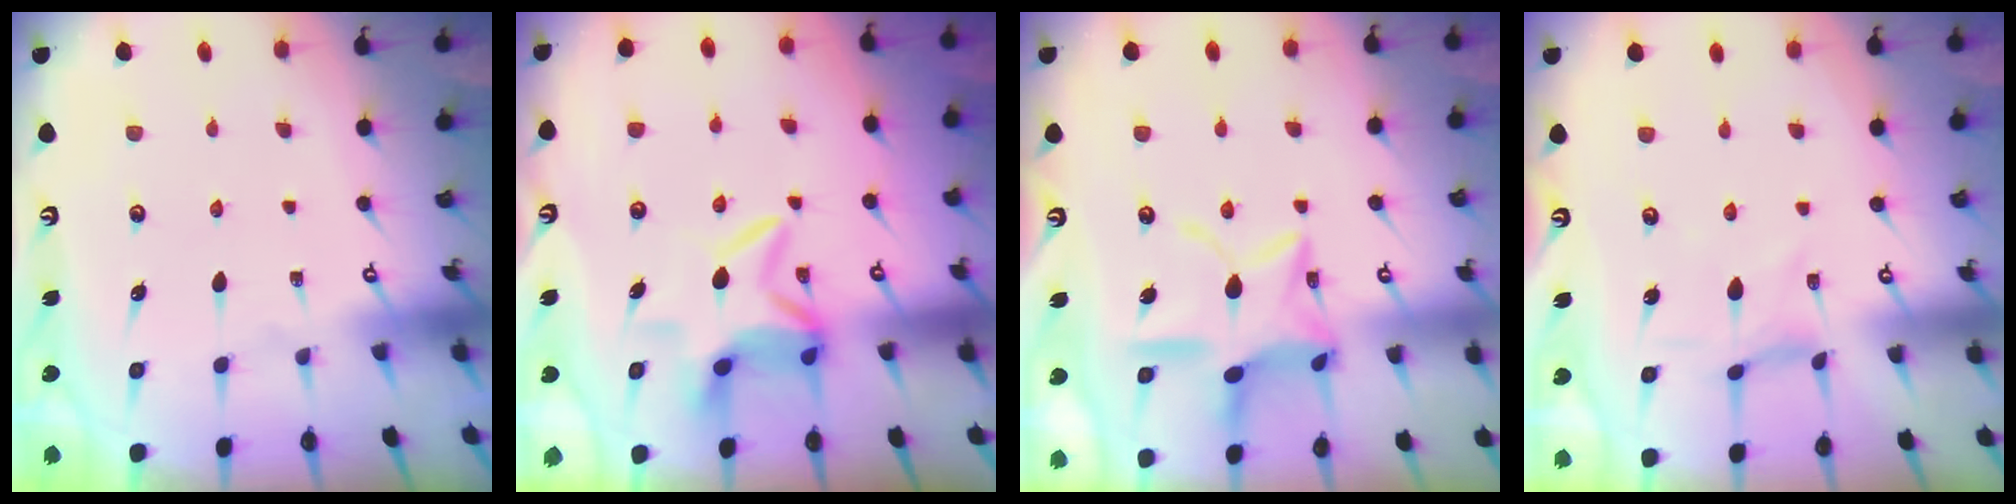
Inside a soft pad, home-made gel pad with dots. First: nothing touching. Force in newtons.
{"total": 9.6, "press": 9.6, "slide": 1.2}
{"total": 14.3, "press": 14.3, "slide": 1.1}
{"total": 1.5, "press": 1.5, "slide": 0.3}